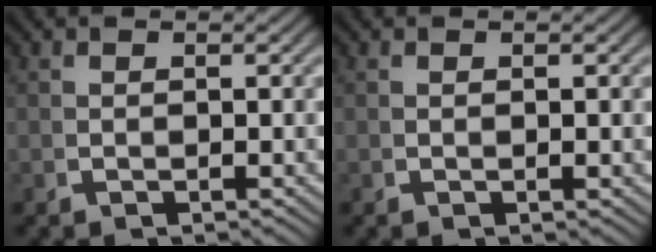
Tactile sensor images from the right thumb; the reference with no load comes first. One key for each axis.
{"total": 0.5, "fx": 0.1, "fy": 0.1, "fz": 0.5, "tx": -0.010, "ty": 0.000, "tz": 0.002}